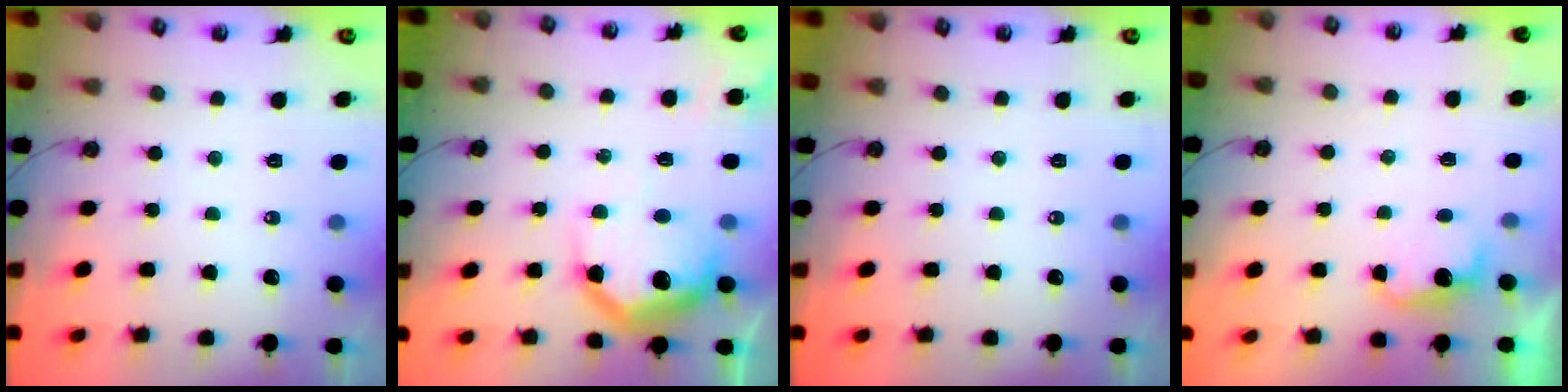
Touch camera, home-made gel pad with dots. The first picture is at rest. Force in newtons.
{"total": 17.4, "press": 17.4, "slide": 1.2}
{"total": 0.0}
{"total": 2.8, "press": 2.6, "slide": 1.0}